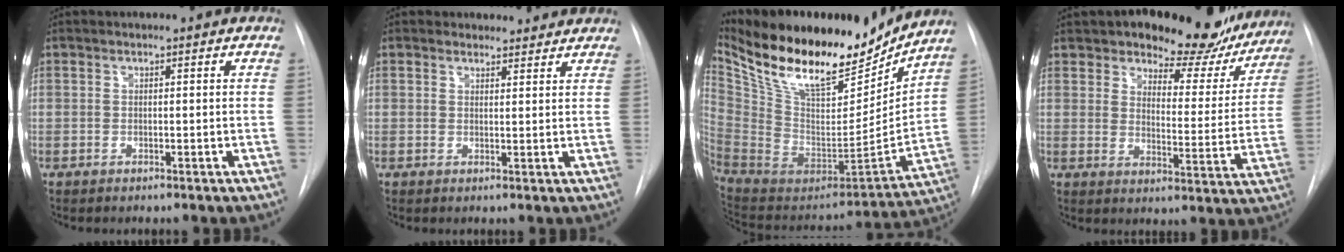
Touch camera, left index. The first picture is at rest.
{"total": 4.1, "force": [3.8, 1.7, -0.1], "torque": [0.010, 0.006, 0.037]}
{"total": 25.7, "force": [20.6, 7.1, 13.6], "torque": [-0.246, -0.013, 0.346]}
{"total": 18.2, "force": [15.3, 7.7, 6.0], "torque": [-0.072, -0.019, 0.186]}